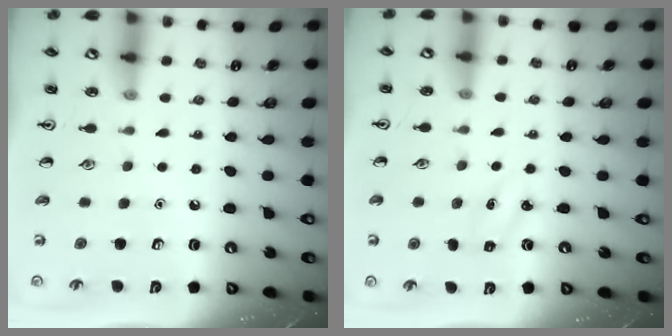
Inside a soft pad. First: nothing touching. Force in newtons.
{"total": 2.5, "press": 2.3, "slide": 0.9}